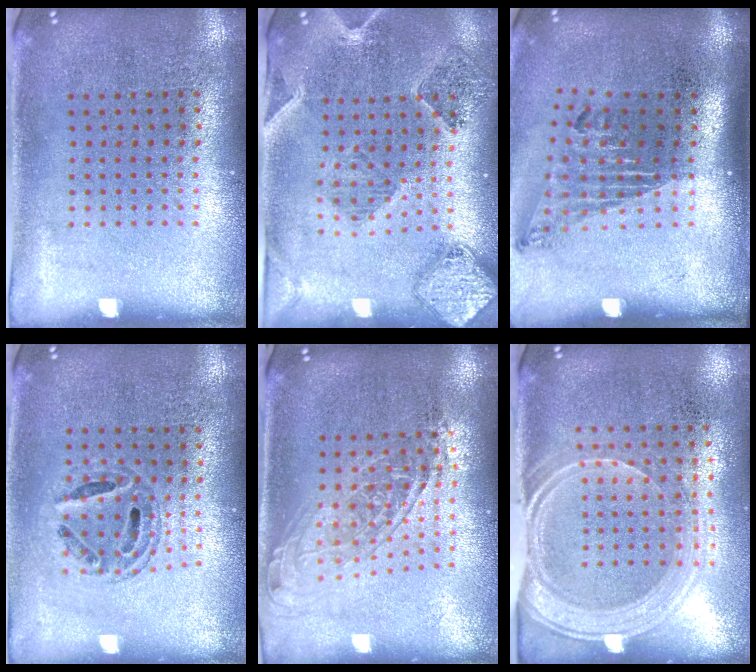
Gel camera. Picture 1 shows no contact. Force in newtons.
{"total": 1.4, "press": 1.4, "slide": 0.3}
{"total": 1.7, "press": 1.1, "slide": 1.3}
{"total": 0.7, "press": 0.7, "slide": 0.2}
{"total": 1.5, "press": 1.2, "slide": 0.9}
{"total": 1.9, "press": 1.6, "slide": 1.0}